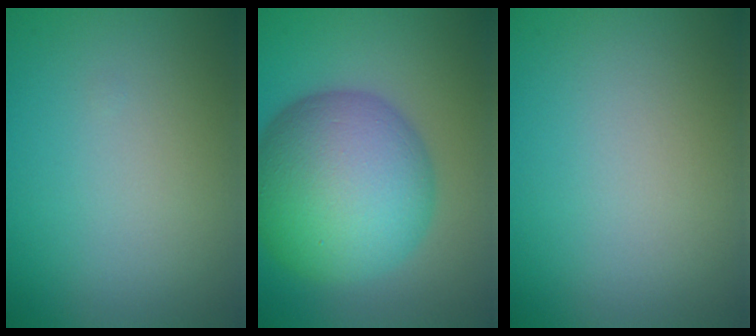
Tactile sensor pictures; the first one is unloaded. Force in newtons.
{"total": 13.3, "press": 13.3, "slide": 0.1}
{"total": 0.0}